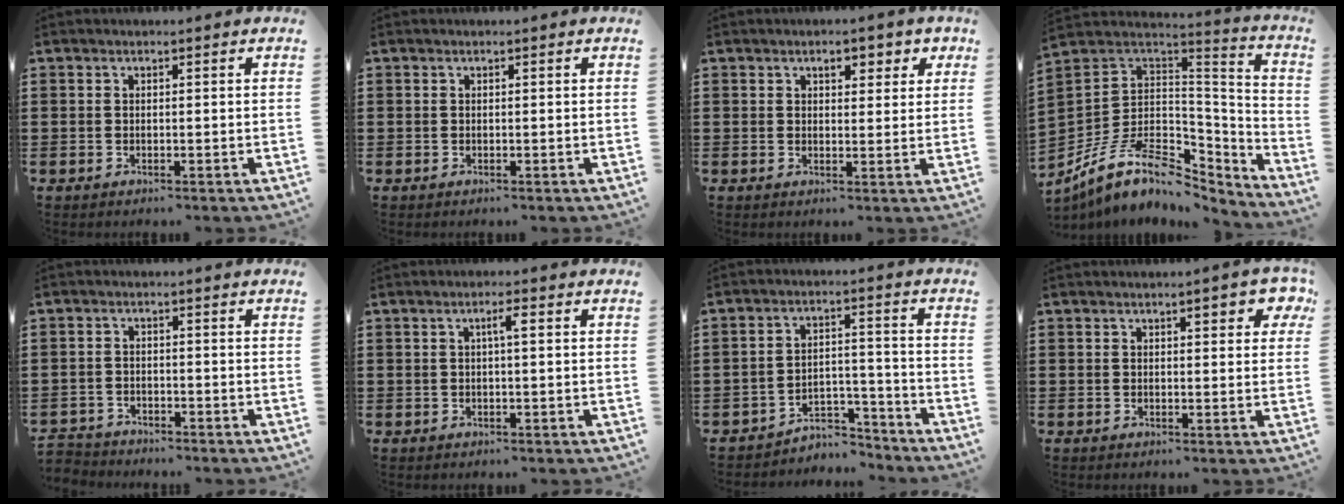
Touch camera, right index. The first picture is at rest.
{"total": 0.0}
{"total": 3.2, "force": [1.8, 1.6, 2.1], "torque": [-0.024, 0.001, 0.024]}
{"total": 12.2, "force": [-6.3, 6.7, 7.9], "torque": [-0.173, 0.010, -0.112]}
{"total": 2.2, "force": [-2.1, 0.5, -0.4], "torque": [-0.001, 0.003, -0.049]}
{"total": 2.0, "force": [0.4, 0.1, 2.0], "torque": [-0.040, 0.002, 0.004]}
{"total": 4.8, "force": [-4.5, 1.5, 0.8], "torque": [-0.017, 0.013, -0.090]}
{"total": 3.1, "force": [1.5, 1.0, 2.5], "torque": [-0.028, -0.002, 0.020]}